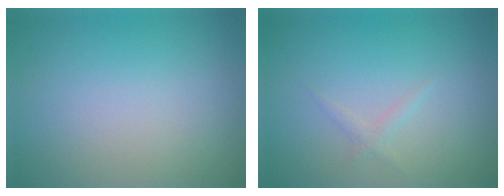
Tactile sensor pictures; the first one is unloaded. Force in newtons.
{"total": 0.9, "press": 0.9, "slide": 0.0}